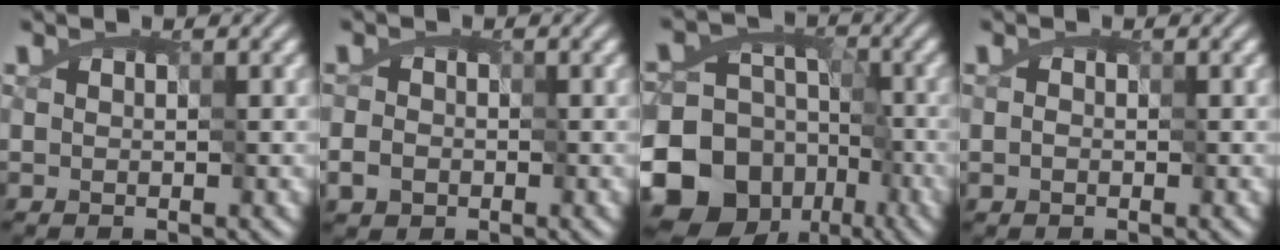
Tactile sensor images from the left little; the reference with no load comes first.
{"total": 2.0, "force": [-0.3, 1.9, 0.6], "torque": [-0.013, 0.006, -0.005]}
{"total": 14.1, "force": [-7.1, 11.3, 4.6], "torque": [-0.091, -0.015, -0.121]}
{"total": 0.6, "force": [0.0, 0.5, 0.3], "torque": [-0.002, 0.002, -0.003]}